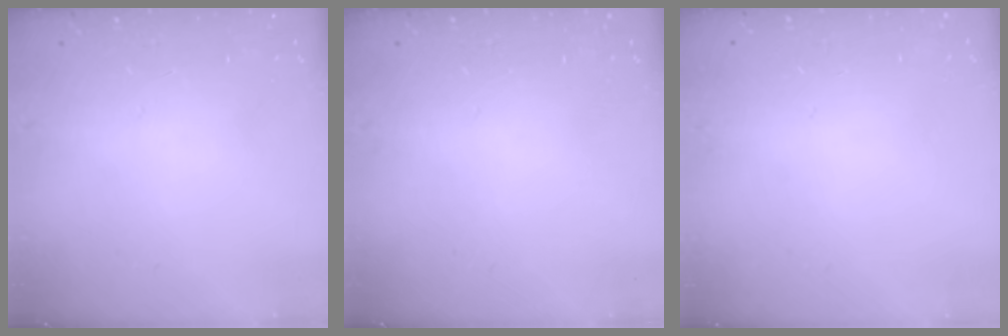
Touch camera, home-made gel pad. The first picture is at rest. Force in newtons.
{"total": 0.0}
{"total": 0.0}